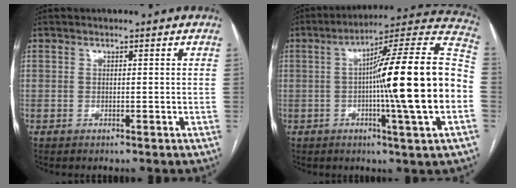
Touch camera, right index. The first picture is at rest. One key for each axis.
{"total": 22.4, "fx": -2.5, "fy": -0.5, "fz": 22.3, "tx": -0.287, "ty": 0.017, "tz": -0.048}